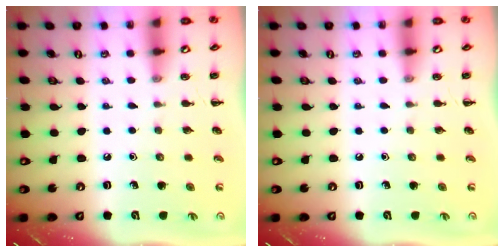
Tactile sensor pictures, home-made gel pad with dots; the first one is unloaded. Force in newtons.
{"total": 0.0}